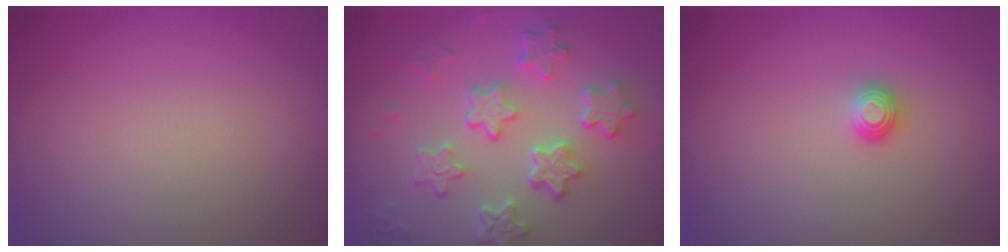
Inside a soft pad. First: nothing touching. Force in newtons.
{"total": 5.8, "press": 4.6, "slide": 3.6}
{"total": 1.1, "press": 1.0, "slide": 0.2}